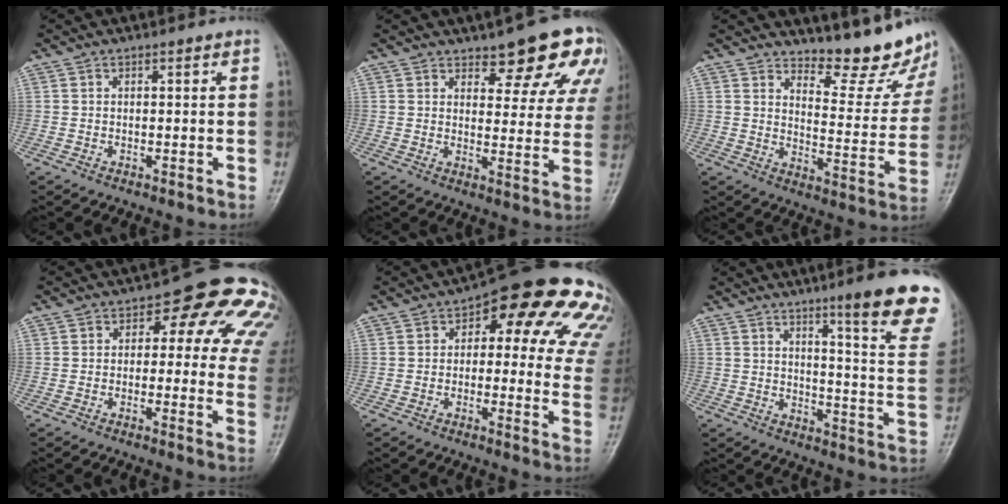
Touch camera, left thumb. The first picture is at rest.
{"total": 11.7, "force": [8.0, 4.5, 7.2], "torque": [-0.044, -0.045, 0.093]}
{"total": 13.1, "force": [11.9, 3.0, 4.6], "torque": [-0.032, -0.115, 0.158]}
{"total": 15.1, "force": [4.4, 8.2, 11.9], "torque": [-0.078, 0.011, 0.036]}
{"total": 19.6, "force": [8.3, 9.5, 15.0], "torque": [-0.135, 0.009, 0.086]}
{"total": 17.9, "force": [11.5, 1.9, 13.6], "torque": [-0.144, -0.066, 0.148]}